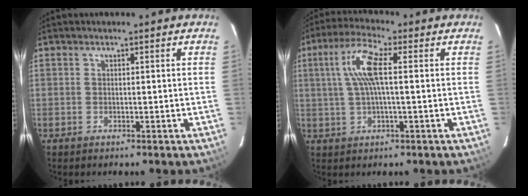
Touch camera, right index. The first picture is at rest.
{"total": 8.3, "force": [1.3, 1.7, 8.0], "torque": [-0.157, 0.013, 0.028]}